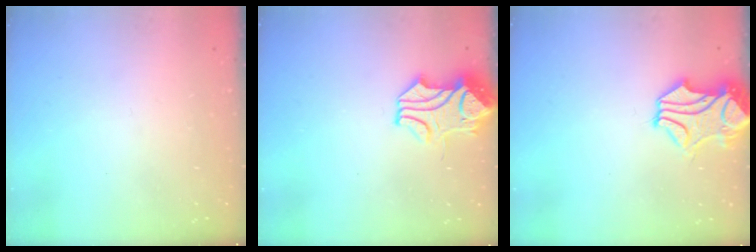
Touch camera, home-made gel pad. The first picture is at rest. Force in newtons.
{"total": 2.2, "press": 2.1, "slide": 0.7}
{"total": 2.2, "press": 1.8, "slide": 1.2}